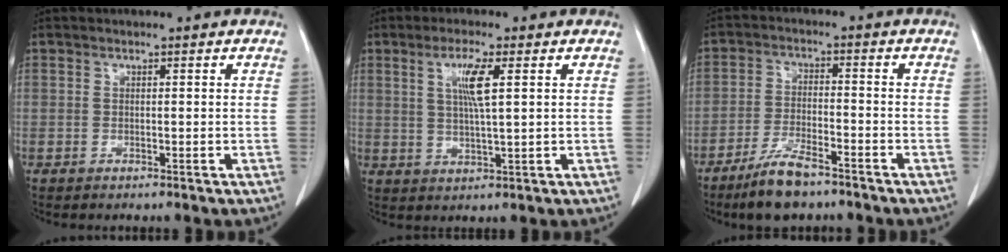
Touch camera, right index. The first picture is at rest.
{"total": 5.3, "force": [1.6, 0.1, 5.0], "torque": [-0.096, -0.001, 0.033]}
{"total": 7.8, "force": [-6.0, 1.7, 4.7], "torque": [-0.099, -0.014, -0.109]}